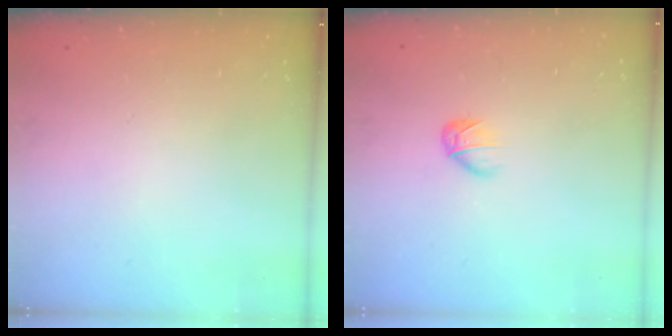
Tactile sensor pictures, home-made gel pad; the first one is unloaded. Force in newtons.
{"total": 3.3, "press": 3.2, "slide": 0.9}